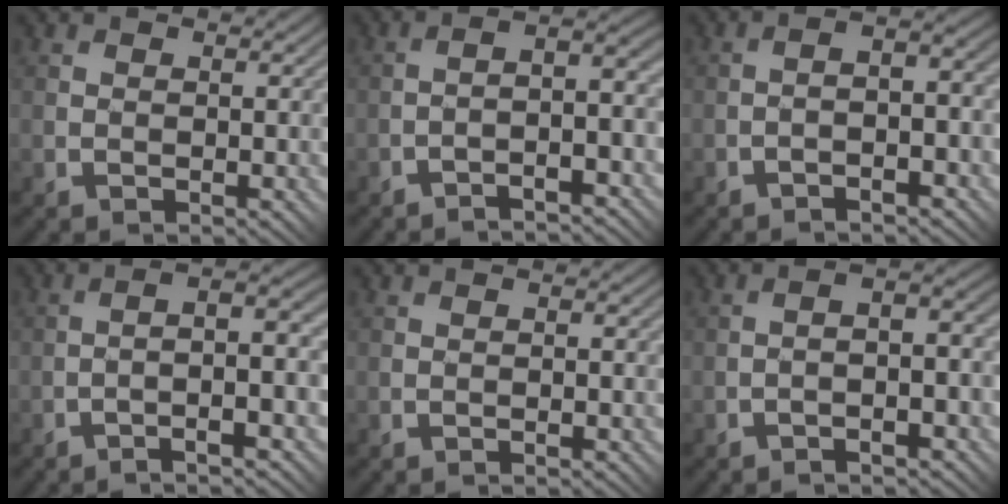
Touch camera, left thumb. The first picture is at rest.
{"total": 4.4, "force": [-2.1, 0.5, 3.8], "torque": [-0.053, 0.020, -0.044]}
{"total": 4.7, "force": [-1.7, 1.5, 4.2], "torque": [-0.064, 0.009, -0.029]}
{"total": 7.4, "force": [-2.2, 1.0, 7.0], "torque": [-0.098, 0.027, -0.040]}
{"total": 0.9, "force": [-0.6, -0.1, 0.8], "torque": [-0.009, 0.009, -0.009]}
{"total": 4.3, "force": [-1.6, 1.0, 3.9], "torque": [-0.059, 0.012, -0.030]}